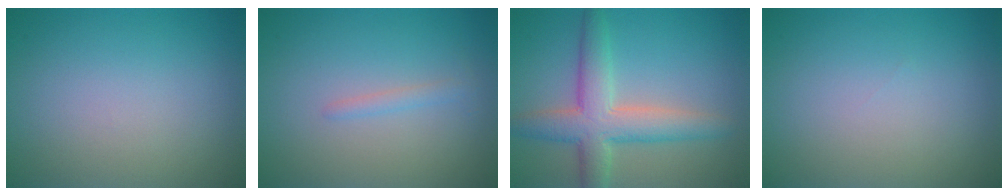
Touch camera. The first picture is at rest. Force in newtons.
{"total": 1.0, "press": 1.0, "slide": 0.0}
{"total": 5.7, "press": 5.7, "slide": 0.3}
{"total": 0.0}